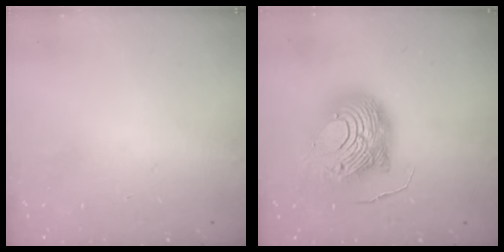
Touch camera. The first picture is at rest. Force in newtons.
{"total": 15.3, "press": 15.2, "slide": 1.6}